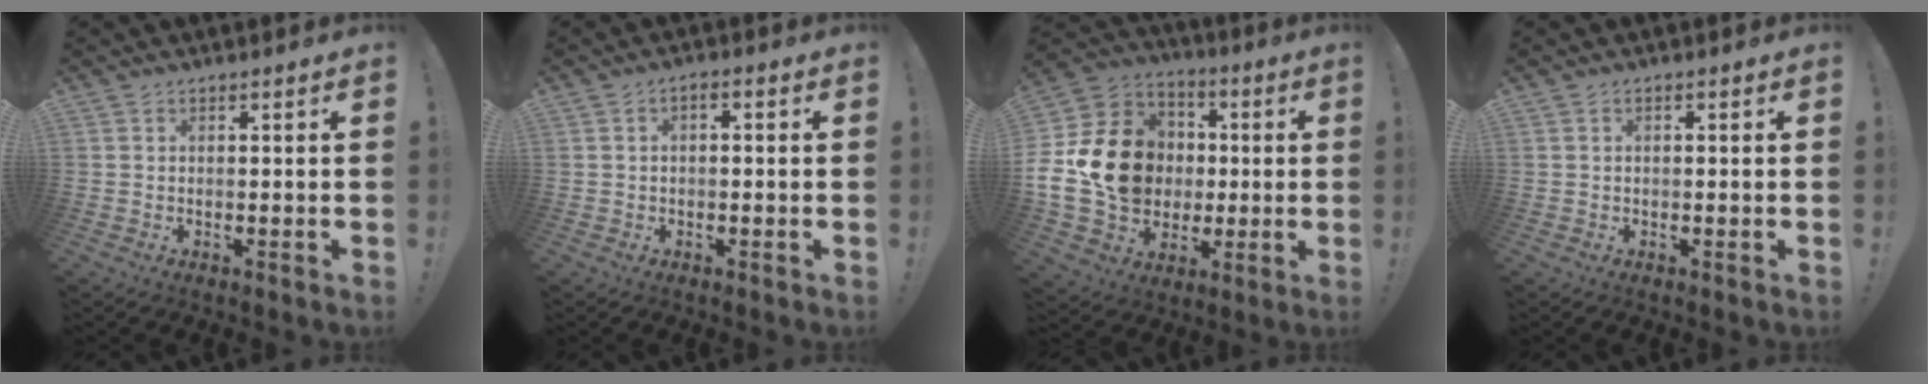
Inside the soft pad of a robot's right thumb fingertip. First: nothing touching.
{"total": 2.0, "force": [-1.1, 0.9, 1.4], "torque": [-0.022, 0.010, -0.020]}
{"total": 20.4, "force": [0.2, 17.2, 11.1], "torque": [-0.167, 0.011, 0.033]}
{"total": 0.7, "force": [-0.2, 0.4, 0.5], "torque": [-0.007, 0.003, -0.005]}